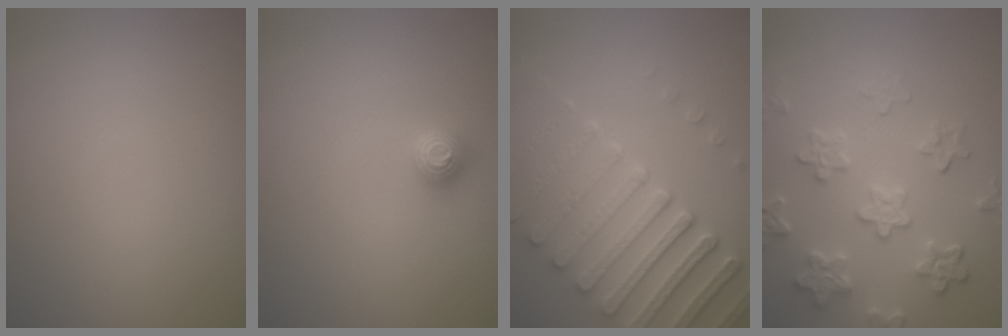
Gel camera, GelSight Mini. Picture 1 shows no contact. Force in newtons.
{"total": 1.1, "press": 1.1, "slide": 0.2}
{"total": 6.3, "press": 5.5, "slide": 3.1}
{"total": 5.4, "press": 4.2, "slide": 3.3}